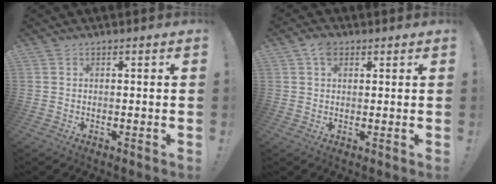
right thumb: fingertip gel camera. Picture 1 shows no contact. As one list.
[{"total": 4.3, "force": [2.0, 2.9, 2.5], "torque": [-0.043, 0.001, 0.037]}]